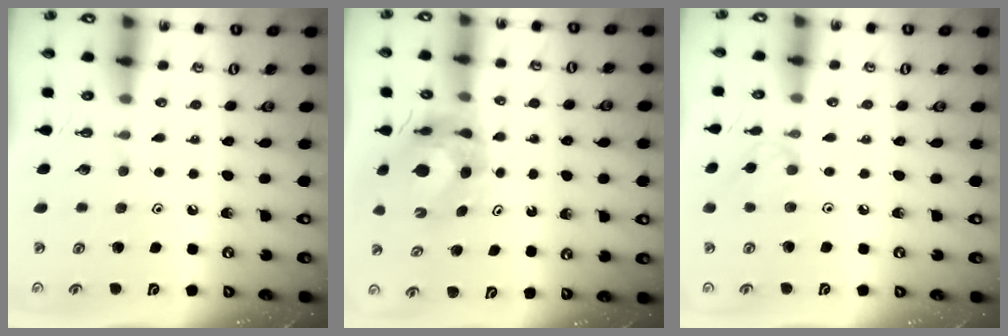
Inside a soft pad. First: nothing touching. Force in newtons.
{"total": 6.9, "press": 6.8, "slide": 0.8}
{"total": 4.2, "press": 4.1, "slide": 0.7}